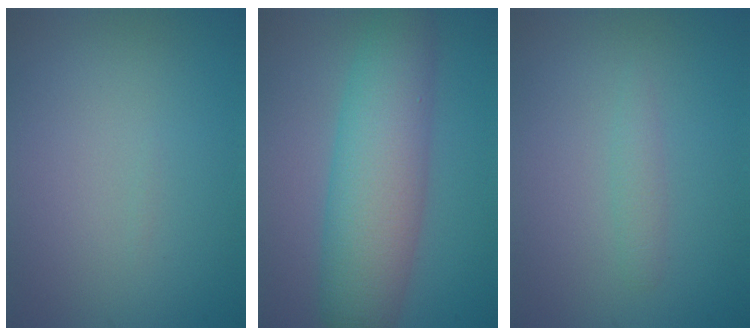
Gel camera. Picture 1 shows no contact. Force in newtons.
{"total": 7.9, "press": 7.9, "slide": 0.3}
{"total": 1.1, "press": 1.1, "slide": 0.1}